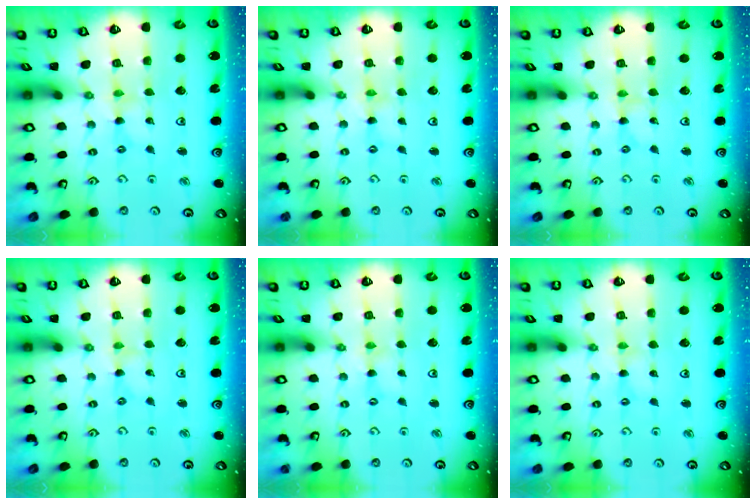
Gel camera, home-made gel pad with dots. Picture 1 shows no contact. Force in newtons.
{"total": 0.0}
{"total": 0.0}
{"total": 0.0}
{"total": 0.0}
{"total": 0.7, "press": 0.7, "slide": 0.2}